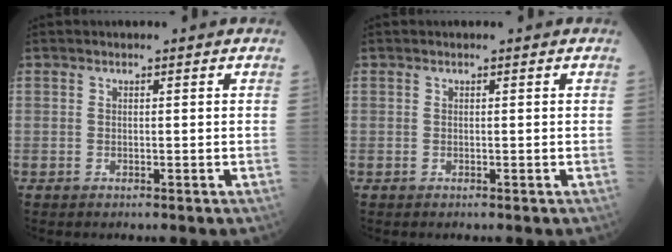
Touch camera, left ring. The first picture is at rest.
{"total": 0.0}